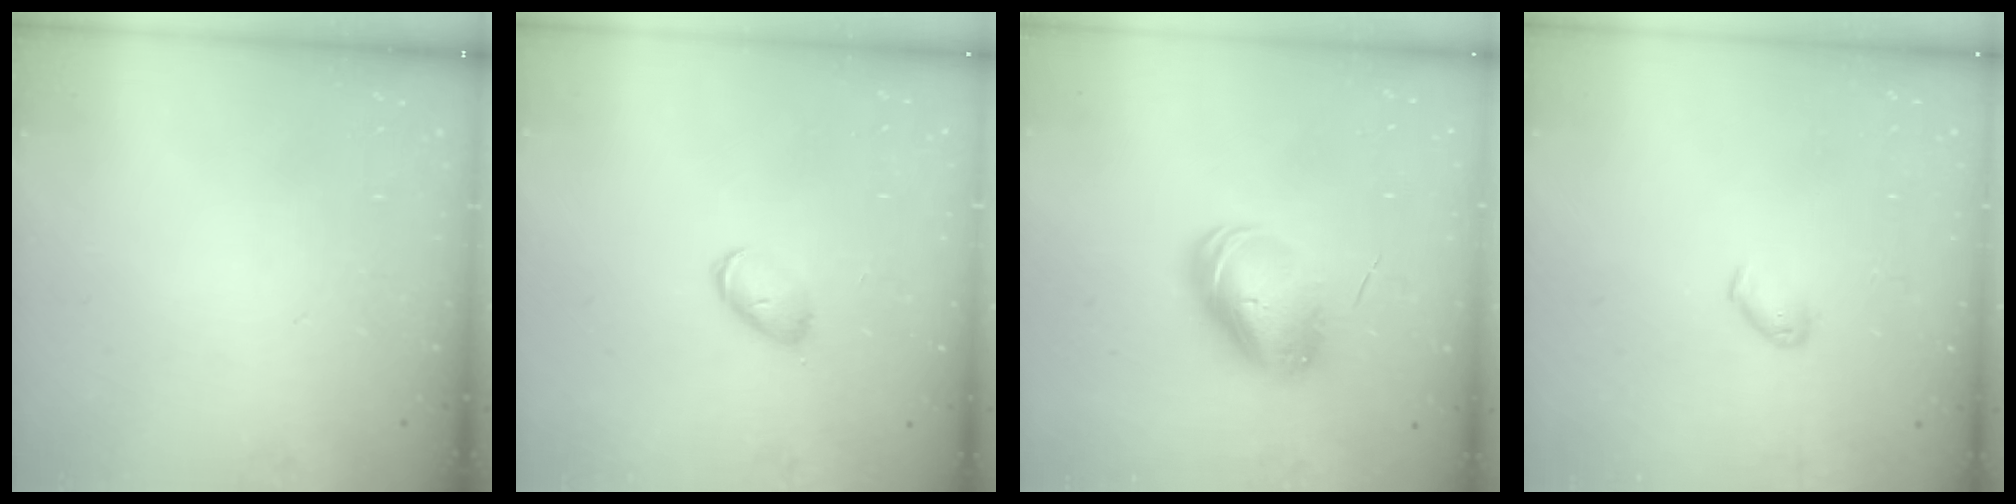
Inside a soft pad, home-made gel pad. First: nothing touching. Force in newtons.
{"total": 5.8, "press": 5.7, "slide": 0.7}
{"total": 9.7, "press": 9.6, "slide": 1.8}
{"total": 3.5, "press": 3.5, "slide": 0.6}